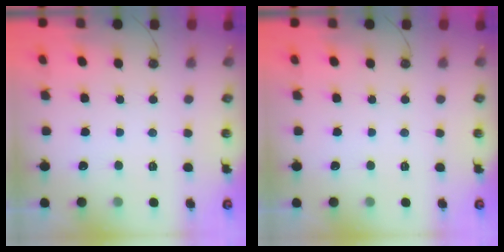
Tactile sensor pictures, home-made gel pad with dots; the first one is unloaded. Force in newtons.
{"total": 0.0}